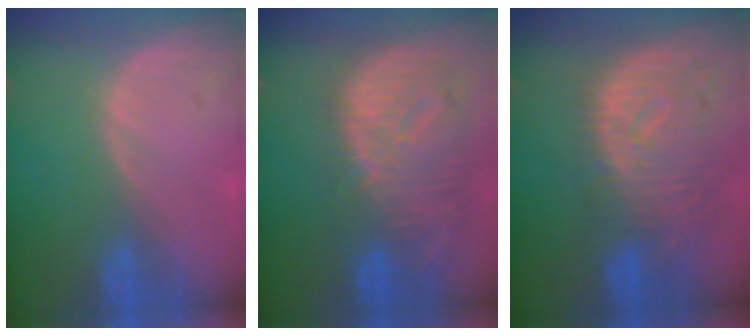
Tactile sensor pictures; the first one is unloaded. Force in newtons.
{"total": 12.5, "press": 10.8, "slide": 6.4}
{"total": 10.9, "press": 9.7, "slide": 4.9}